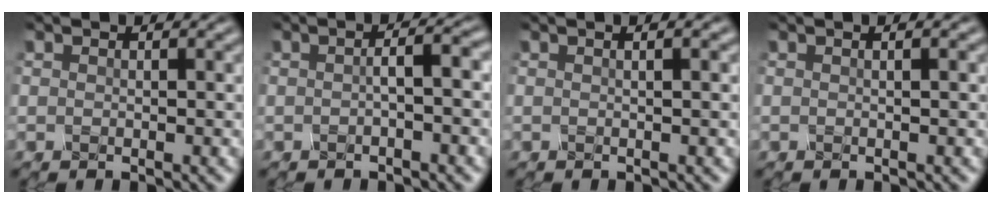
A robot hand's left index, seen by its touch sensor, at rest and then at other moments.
{"total": 2.0, "force": [-0.7, 0.5, 1.9], "torque": [-0.026, 0.004, -0.010]}
{"total": 3.5, "force": [1.3, 1.8, 2.7], "torque": [-0.013, 0.019, -0.008]}
{"total": 2.7, "force": [1.0, 1.5, 2.1], "torque": [-0.010, 0.011, -0.011]}